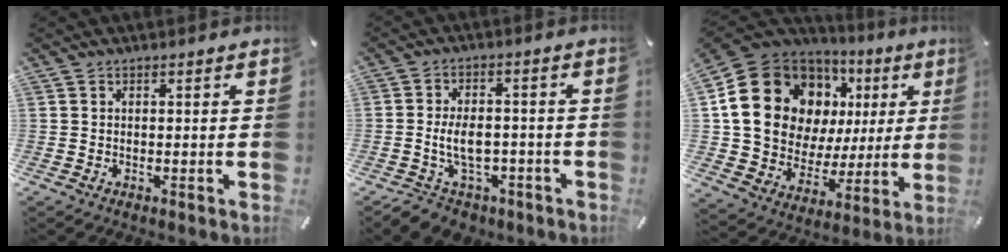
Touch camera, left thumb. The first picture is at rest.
{"total": 8.8, "force": [-2.4, 6.4, 5.5], "torque": [-0.105, 0.018, -0.039]}
{"total": 22.3, "force": [7.3, 17.2, 12.2], "torque": [-0.208, -0.042, 0.151]}